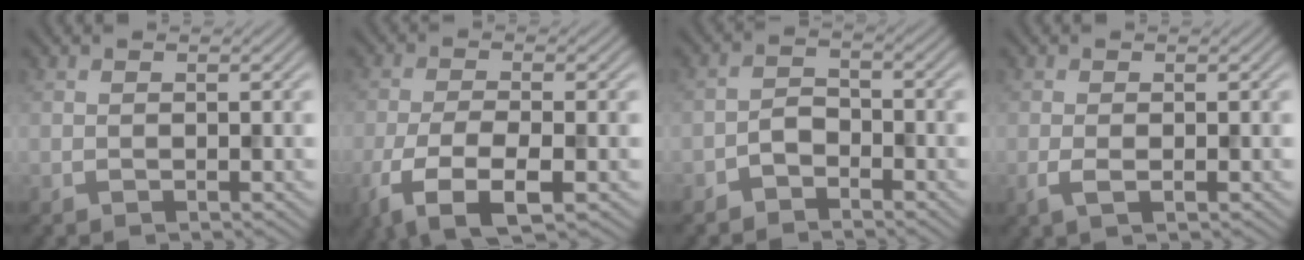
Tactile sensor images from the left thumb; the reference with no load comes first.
{"total": 7.8, "force": [-3.9, 2.9, 6.1], "torque": [-0.129, -0.013, -0.079]}
{"total": 2.7, "force": [-2.0, 1.4, 1.1], "torque": [-0.020, 0.008, -0.049]}
{"total": 1.9, "force": [-0.7, 0.9, 1.6], "torque": [-0.041, -0.005, -0.016]}